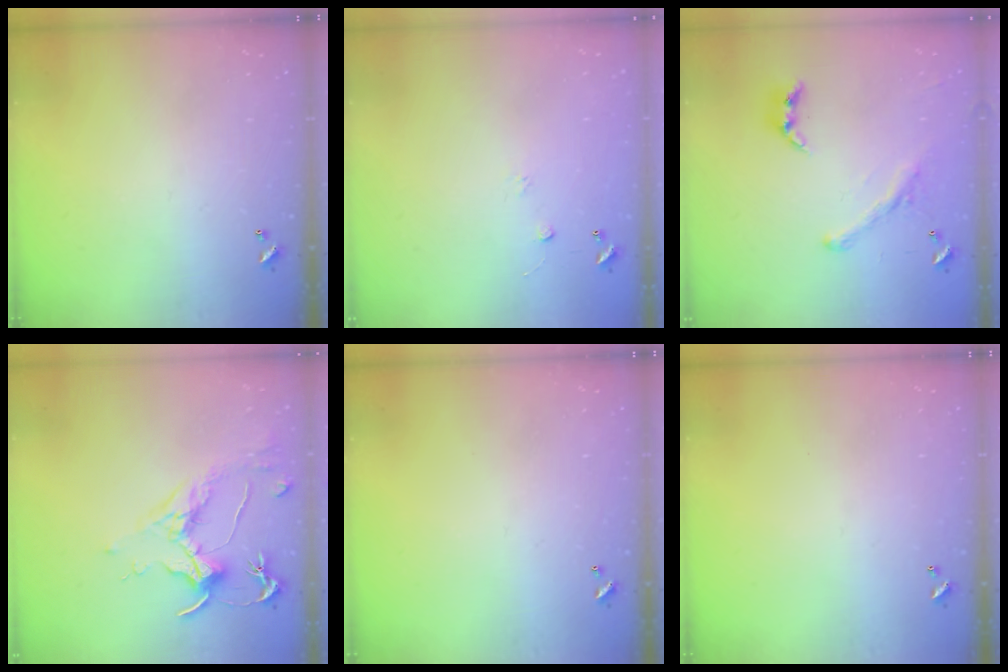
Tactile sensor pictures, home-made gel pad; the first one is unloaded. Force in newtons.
{"total": 6.6, "press": 6.6, "slide": 0.6}
{"total": 2.0, "press": 1.5, "slide": 1.2}
{"total": 1.7, "press": 1.4, "slide": 0.9}
{"total": 0.0}
{"total": 0.0}